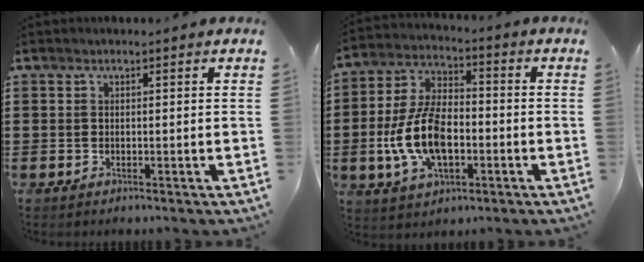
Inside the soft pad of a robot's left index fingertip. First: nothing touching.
{"total": 11.1, "force": [-2.6, 5.9, 9.1], "torque": [-0.214, 0.000, -0.054]}